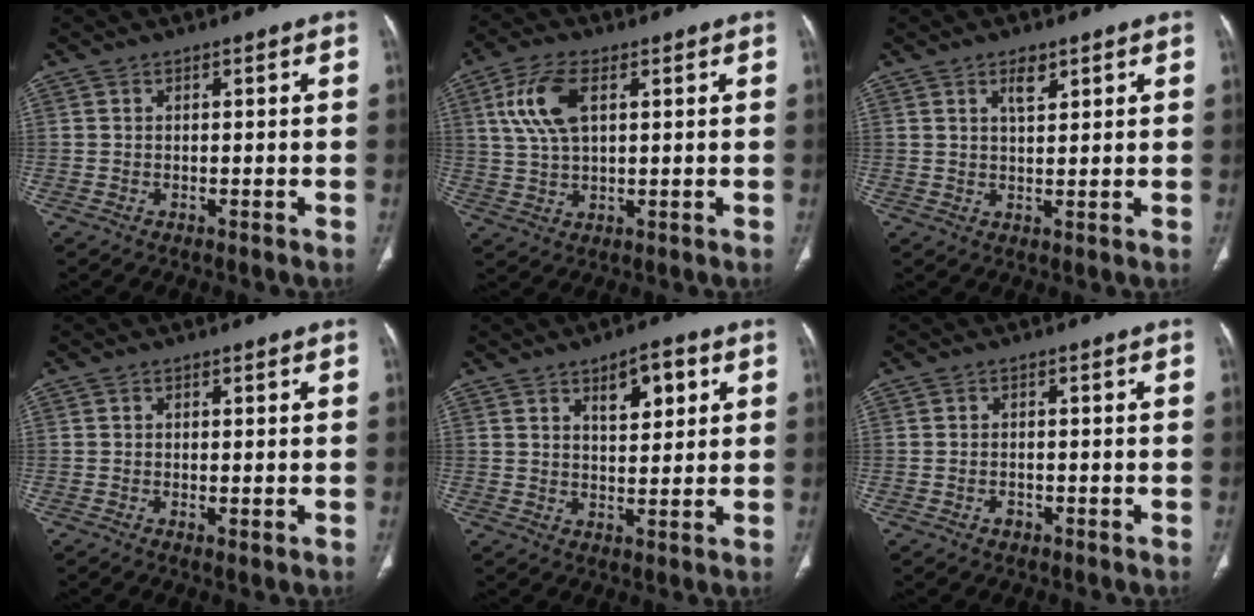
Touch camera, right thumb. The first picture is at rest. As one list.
[{"total": 9.3, "force": [3.0, 4.7, 7.4], "torque": [-0.158, 0.003, 0.061]}, {"total": 3.5, "force": [2.0, 1.5, 2.5], "torque": [-0.034, -0.013, 0.037]}, {"total": 1.1, "force": [-0.2, 0.4, 1.0], "torque": [-0.020, -0.005, -0.002]}, {"total": 7.1, "force": [3.3, 3.2, 5.4], "torque": [-0.062, -0.017, 0.050]}, {"total": 1.5, "force": [-0.7, 1.1, 0.8], "torque": [-0.013, 0.008, -0.009]}]